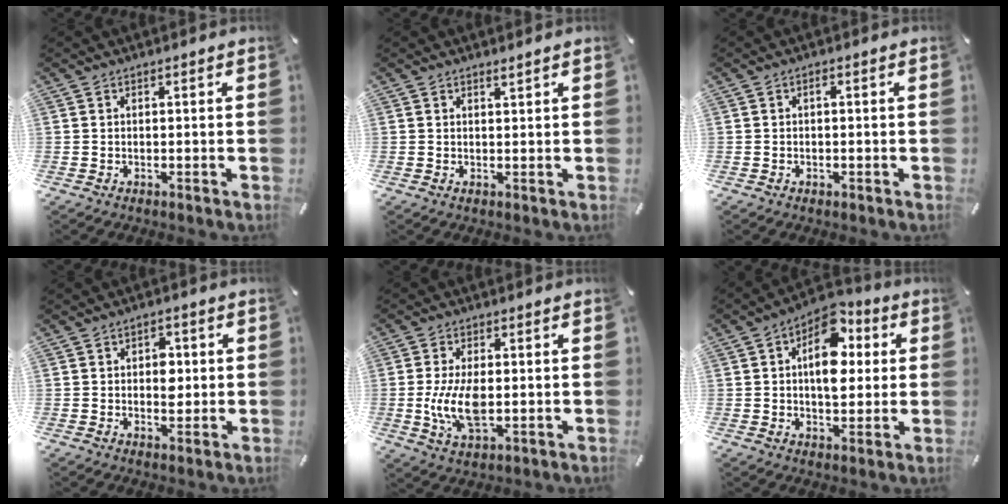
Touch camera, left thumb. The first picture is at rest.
{"total": 1.0, "force": [0.8, 0.1, 0.5], "torque": [-0.003, -0.006, 0.014]}
{"total": 1.1, "force": [-0.2, 0.6, 1.0], "torque": [-0.019, 0.004, -0.006]}
{"total": 4.9, "force": [0.2, 3.4, 3.5], "torque": [-0.036, -0.003, -0.005]}
{"total": 9.7, "force": [-0.7, 4.7, 8.4], "torque": [-0.191, -0.012, -0.014]}
{"total": 12.8, "force": [3.2, 8.5, 9.0], "torque": [-0.114, -0.015, 0.055]}